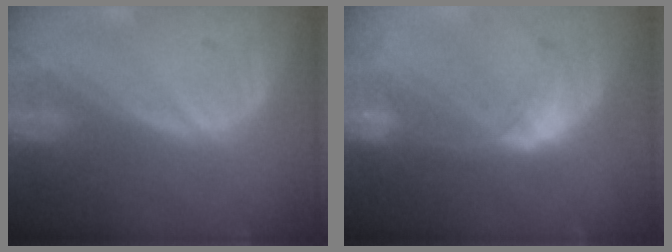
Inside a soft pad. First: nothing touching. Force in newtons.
{"total": 8.1, "press": 7.1, "slide": 3.7}